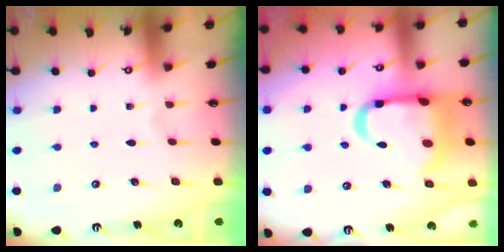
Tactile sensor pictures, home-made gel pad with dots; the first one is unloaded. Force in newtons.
{"total": 19.2, "press": 19.0, "slide": 2.3}